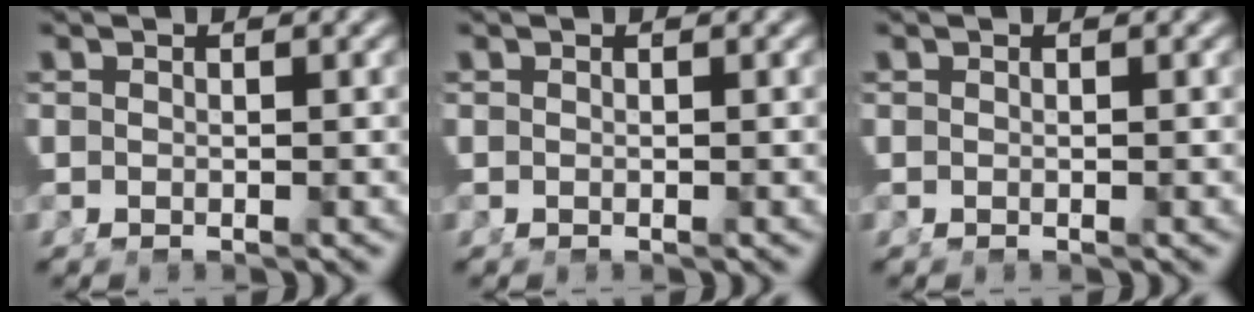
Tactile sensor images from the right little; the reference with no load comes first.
{"total": 0.0}
{"total": 0.0}